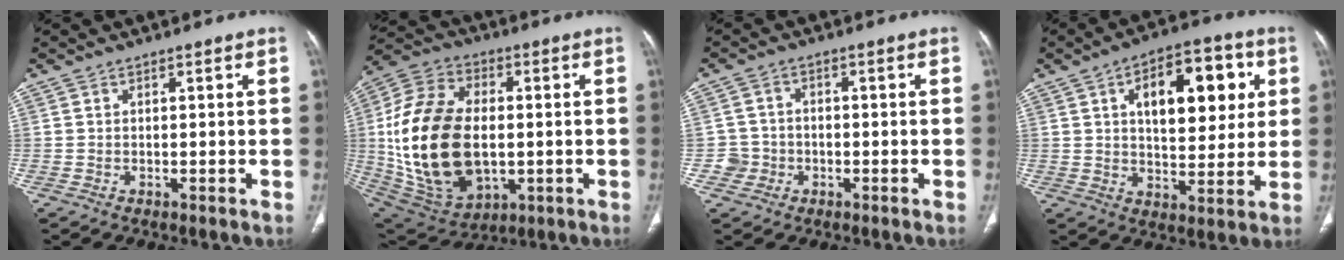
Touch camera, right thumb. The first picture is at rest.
{"total": 25.8, "force": [-0.7, 16.4, 19.9], "torque": [-0.386, 0.000, 0.008]}
{"total": 3.8, "force": [-1.2, 3.6, 0.1], "torque": [0.019, 0.015, -0.027]}
{"total": 16.7, "force": [5.0, 8.6, 13.4], "torque": [-0.149, 0.000, 0.076]}